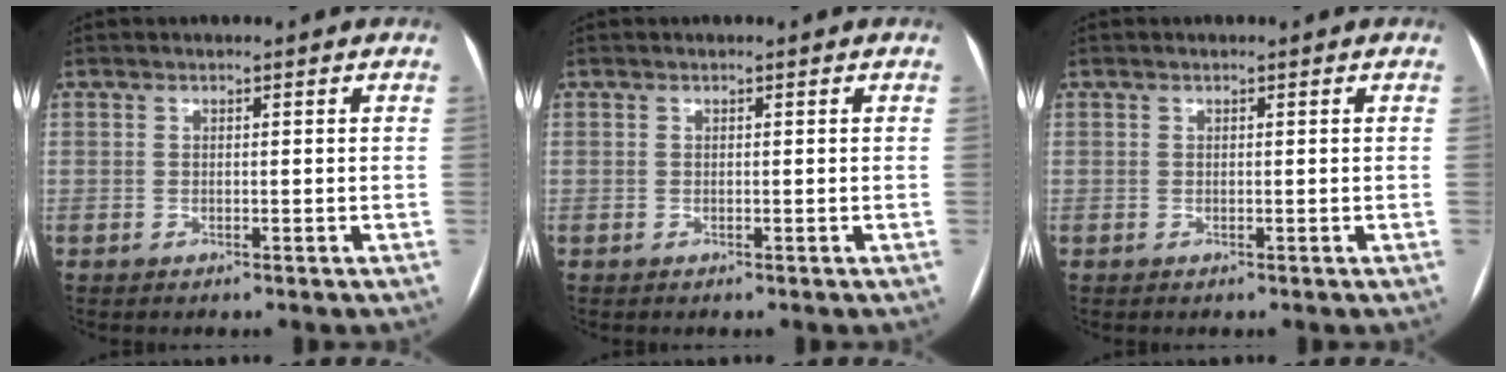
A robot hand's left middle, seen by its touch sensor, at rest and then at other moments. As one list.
[{"total": 0.0}, {"total": 0.0}]